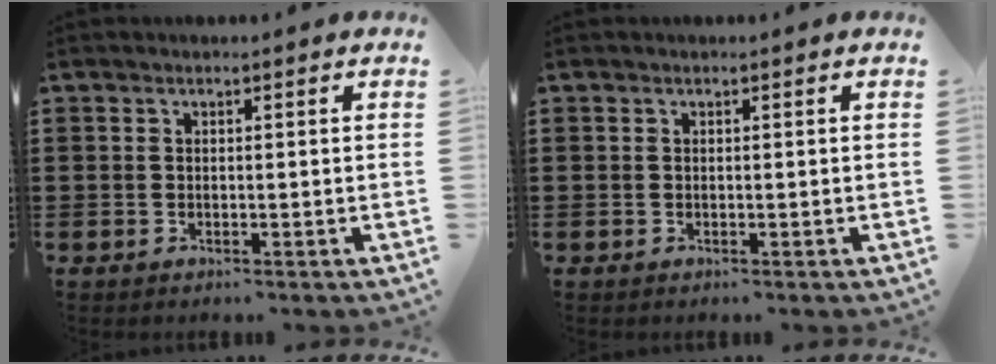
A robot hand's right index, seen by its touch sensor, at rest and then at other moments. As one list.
[{"total": 0.0}]